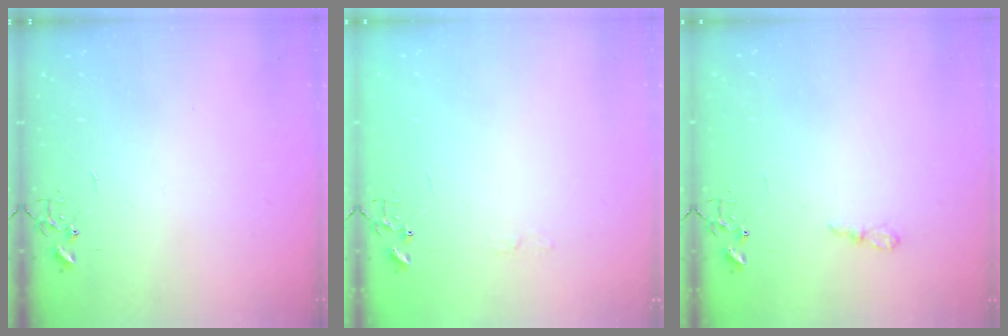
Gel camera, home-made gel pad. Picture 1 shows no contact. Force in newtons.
{"total": 3.3, "press": 3.2, "slide": 0.5}
{"total": 5.7, "press": 5.7, "slide": 0.3}